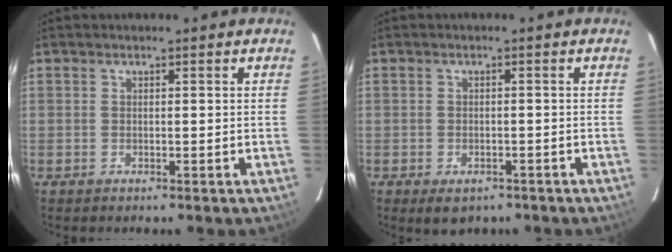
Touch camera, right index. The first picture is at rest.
{"total": 4.1, "force": [-2.5, 2.5, 2.0], "torque": [-0.039, -0.009, -0.030]}